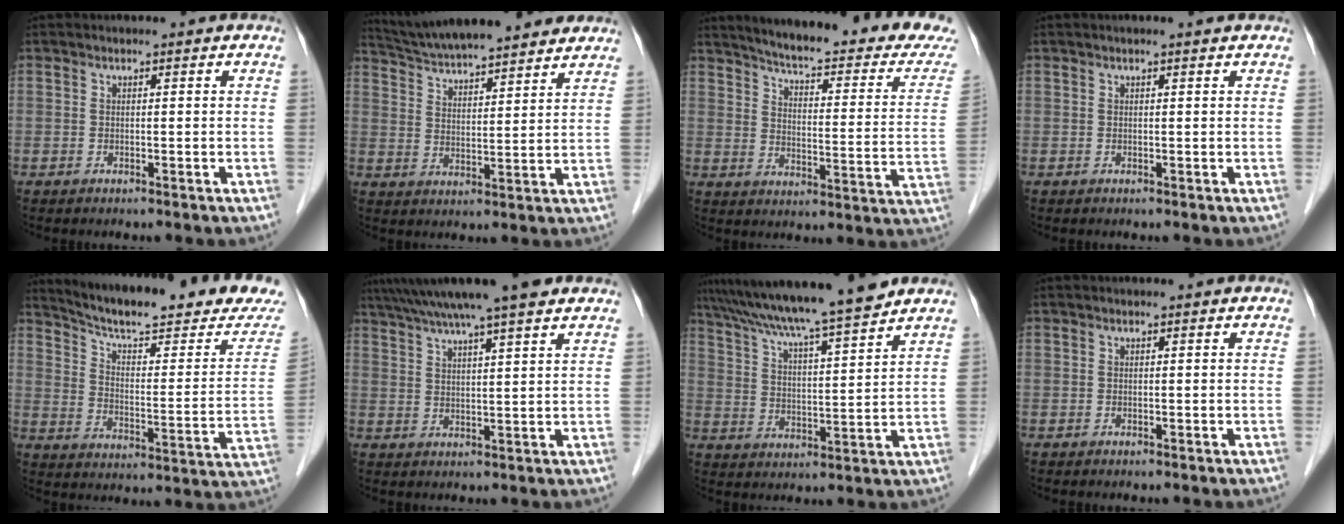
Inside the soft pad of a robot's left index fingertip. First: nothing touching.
{"total": 18.4, "force": [16.4, 2.7, 7.9], "torque": [-0.130, 0.033, 0.249]}
{"total": 24.1, "force": [21.8, 2.1, 10.0], "torque": [-0.138, -0.068, 0.262]}
{"total": 1.3, "force": [1.1, 0.0, 0.7], "torque": [-0.012, 0.011, 0.016]}
{"total": 24.2, "force": [21.9, 2.2, 10.2], "torque": [-0.150, -0.062, 0.287]}
{"total": 12.5, "force": [10.1, 0.1, 7.4], "torque": [-0.129, 0.034, 0.146]}
{"total": 16.1, "force": [14.1, -0.5, 7.7], "torque": [-0.134, 0.012, 0.220]}
{"total": 0.0}